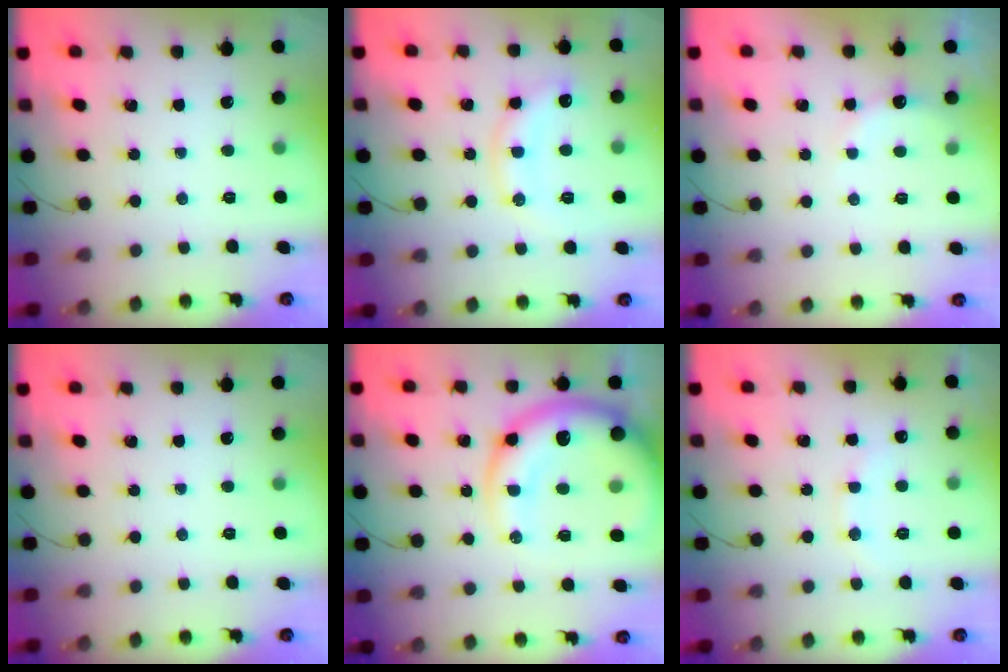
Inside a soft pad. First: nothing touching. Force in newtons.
{"total": 11.3, "press": 11.3, "slide": 0.6}
{"total": 5.1, "press": 4.9, "slide": 1.3}
{"total": 0.0}
{"total": 19.0, "press": 18.5, "slide": 4.3}
{"total": 7.3, "press": 7.3, "slide": 0.6}